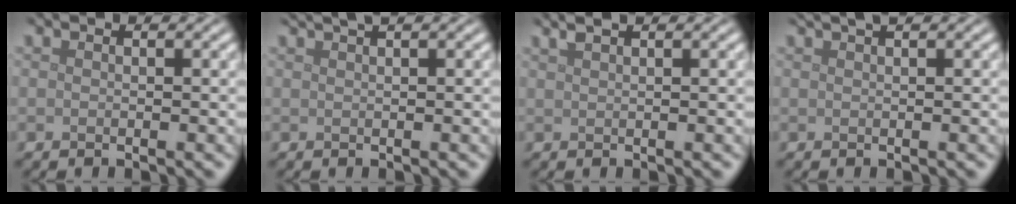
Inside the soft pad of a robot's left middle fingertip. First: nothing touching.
{"total": 2.1, "force": [1.4, 0.6, 1.4], "torque": [-0.013, 0.005, 0.016]}
{"total": 2.3, "force": [1.6, 0.8, 1.4], "torque": [-0.014, 0.010, 0.013]}
{"total": 1.7, "force": [1.1, 0.5, 1.1], "torque": [-0.011, 0.004, 0.012]}